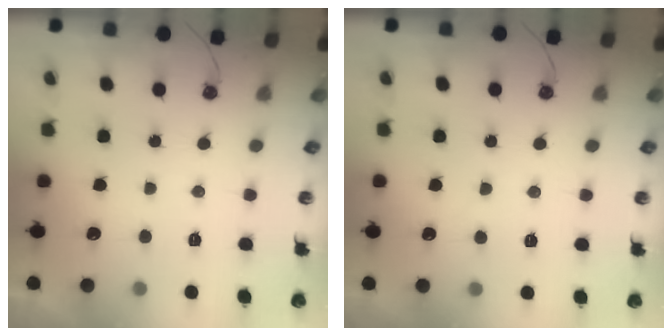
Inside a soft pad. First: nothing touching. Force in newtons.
{"total": 4.7, "press": 4.6, "slide": 0.6}